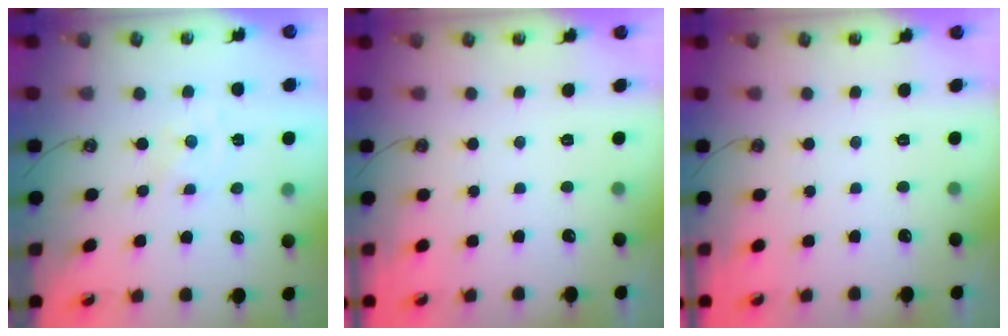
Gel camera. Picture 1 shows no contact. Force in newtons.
{"total": 0.0}
{"total": 0.0}